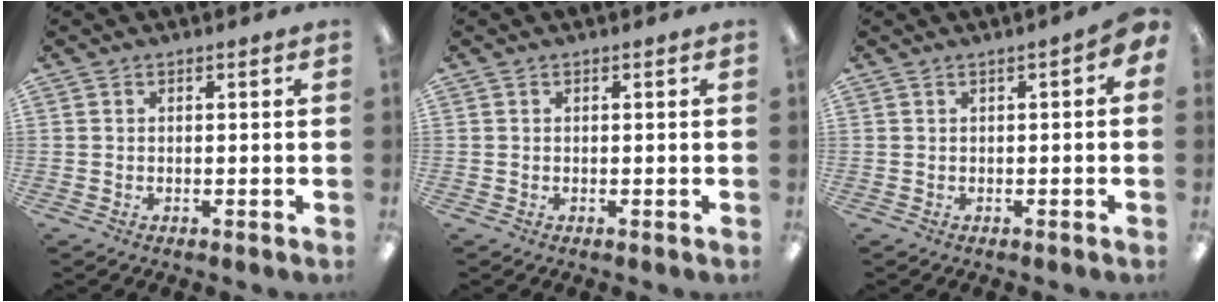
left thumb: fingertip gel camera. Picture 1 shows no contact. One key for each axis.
{"total": 0.0}
{"total": 1.5, "fx": -0.2, "fy": 0.6, "fz": 1.3, "tx": -0.025, "ty": 0.006, "tz": -0.005}